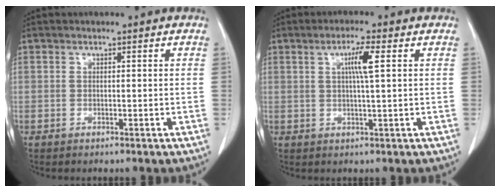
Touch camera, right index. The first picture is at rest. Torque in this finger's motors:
{"motor_torque": [0.51, 0.23, 0.10, 0.05]}